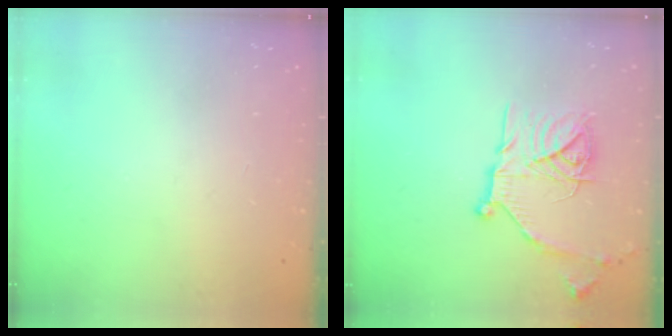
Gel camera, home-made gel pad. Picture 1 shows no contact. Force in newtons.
{"total": 19.5, "press": 19.4, "slide": 1.7}